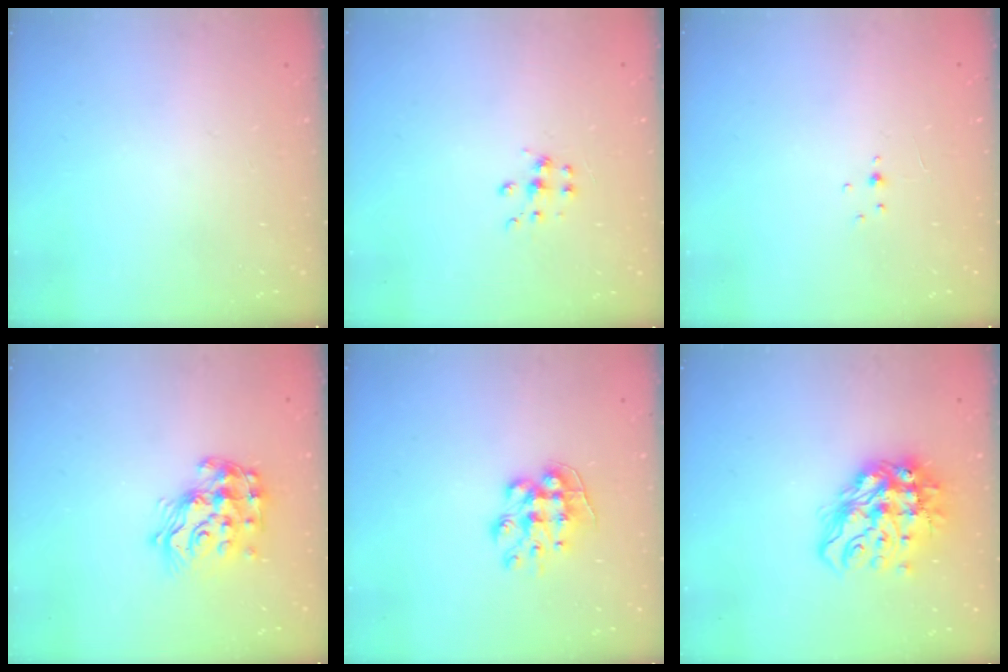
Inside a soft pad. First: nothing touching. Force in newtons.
{"total": 6.3, "press": 6.3, "slide": 0.4}
{"total": 2.9, "press": 2.8, "slide": 0.9}
{"total": 16.4, "press": 16.4, "slide": 1.1}
{"total": 10.8, "press": 10.8, "slide": 0.9}
{"total": 15.4, "press": 15.4, "slide": 1.5}